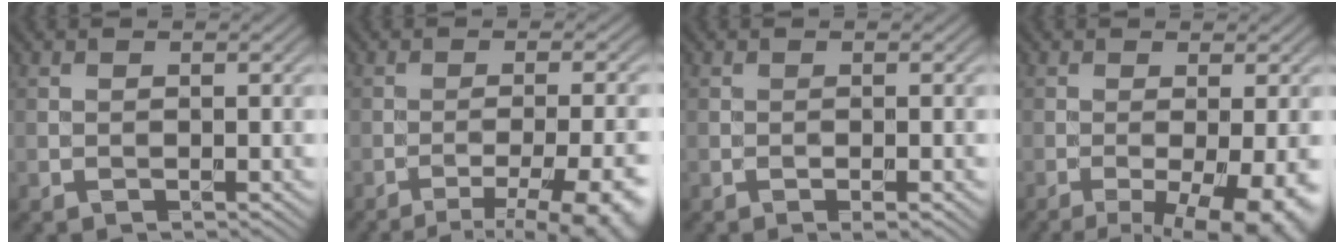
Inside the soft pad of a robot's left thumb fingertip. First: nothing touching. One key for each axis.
{"total": 11.2, "fx": -7.0, "fy": 3.2, "fz": 8.1, "tx": -0.097, "ty": -0.002, "tz": -0.075}
{"total": 1.2, "fx": -0.6, "fy": 0.2, "fz": 1.0, "tx": -0.018, "ty": -0.001, "tz": -0.009}
{"total": 9.5, "fx": -4.1, "fy": 2.4, "fz": 8.3, "tx": -0.129, "ty": -0.013, "tz": -0.052}